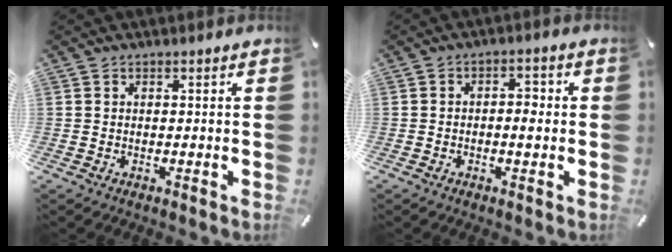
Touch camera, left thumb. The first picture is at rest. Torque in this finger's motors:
{"motor_torque": [0.05, 0.01, 0.15, 0.09, 0.01]}